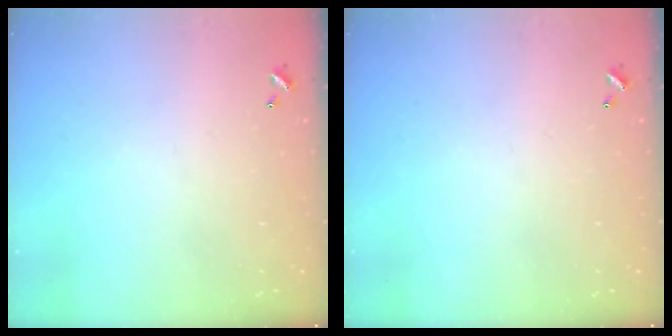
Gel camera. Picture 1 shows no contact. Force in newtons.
{"total": 0.0}